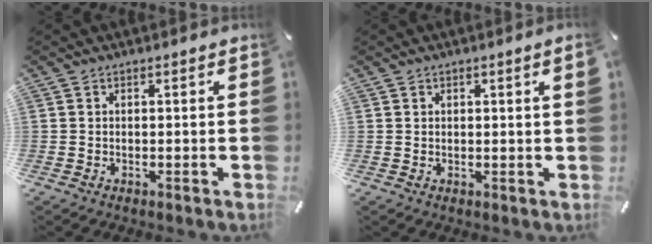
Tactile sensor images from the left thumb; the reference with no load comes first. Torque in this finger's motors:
{"motor_torque": [0.40, -0.19, 0.06, -0.09, 0.04]}